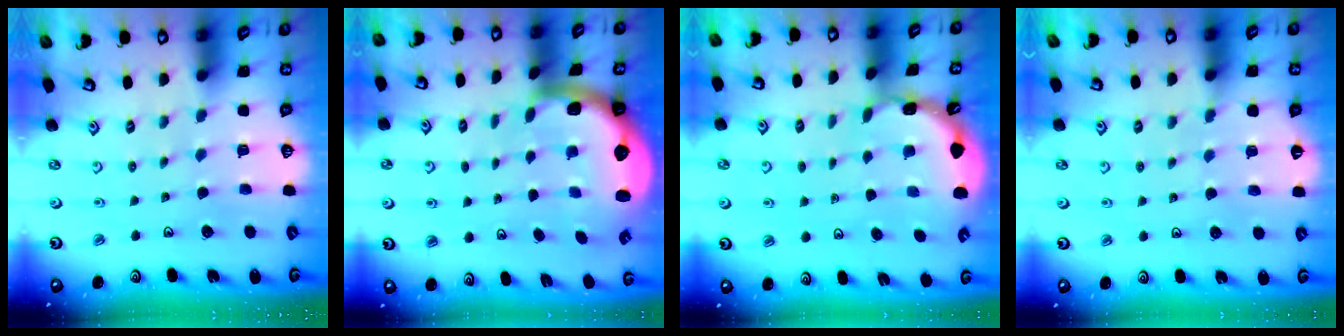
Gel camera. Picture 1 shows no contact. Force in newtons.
{"total": 2.8, "press": 2.5, "slide": 1.4}
{"total": 1.8, "press": 1.8, "slide": 0.1}
{"total": 4.5, "press": 4.5, "slide": 0.7}